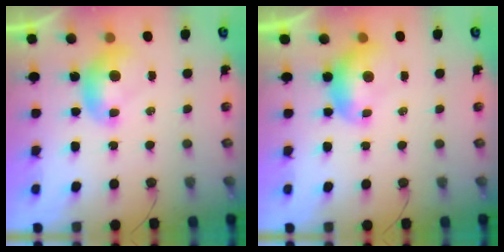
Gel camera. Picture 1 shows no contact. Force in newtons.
{"total": 0.7, "press": 0.7, "slide": 0.1}